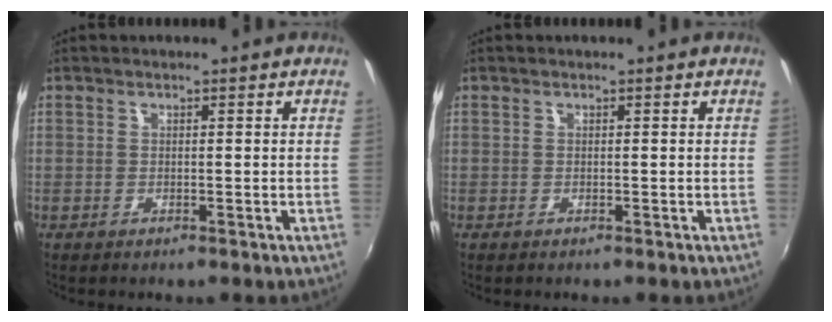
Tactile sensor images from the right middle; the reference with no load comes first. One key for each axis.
{"total": 0.0}